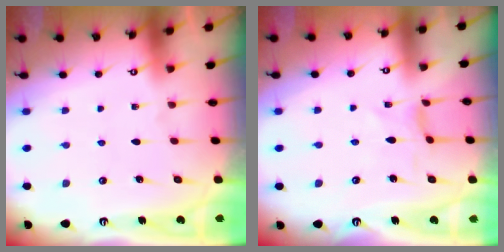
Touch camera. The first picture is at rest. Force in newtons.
{"total": 0.0}